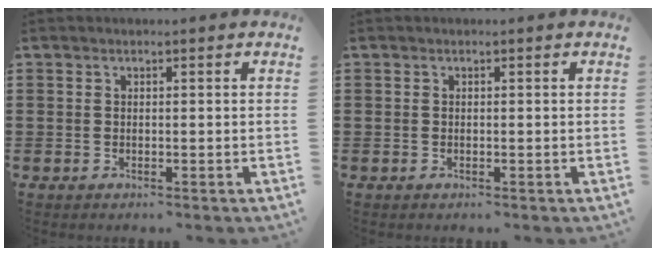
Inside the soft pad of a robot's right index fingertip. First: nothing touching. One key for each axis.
{"total": 0.0}